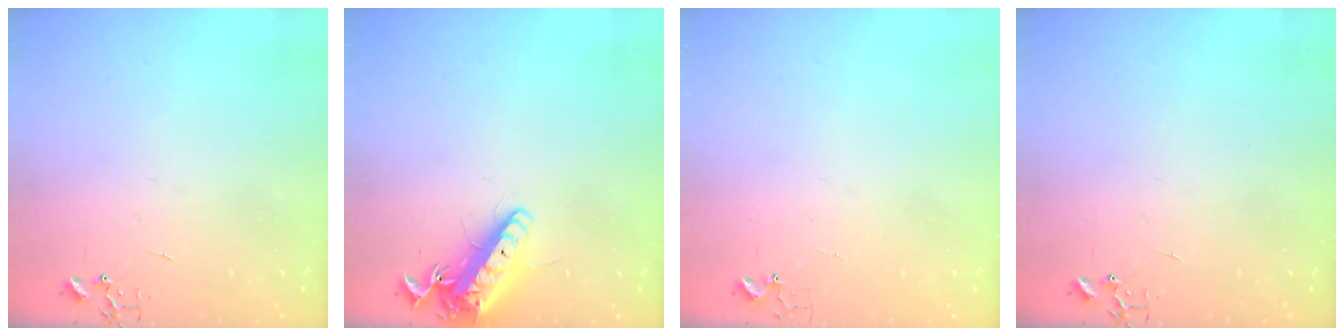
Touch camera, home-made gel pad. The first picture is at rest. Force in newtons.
{"total": 14.5, "press": 14.2, "slide": 2.8}
{"total": 2.7, "press": 2.7, "slide": 0.3}
{"total": 0.0}